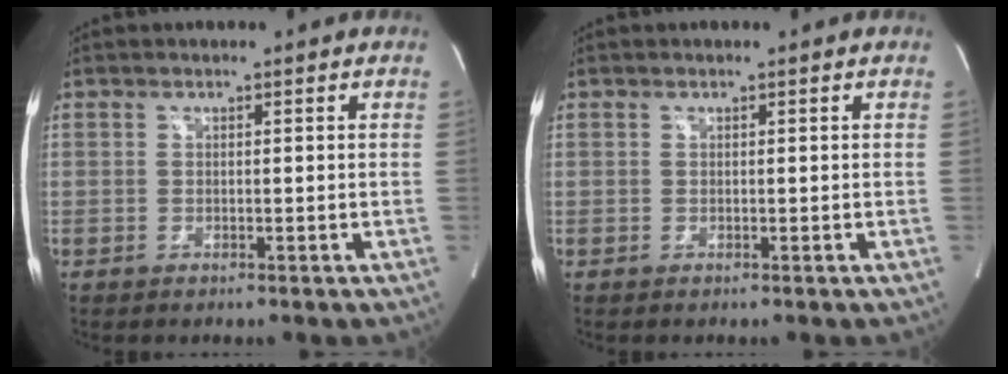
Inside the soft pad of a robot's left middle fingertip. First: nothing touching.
{"total": 0.0}